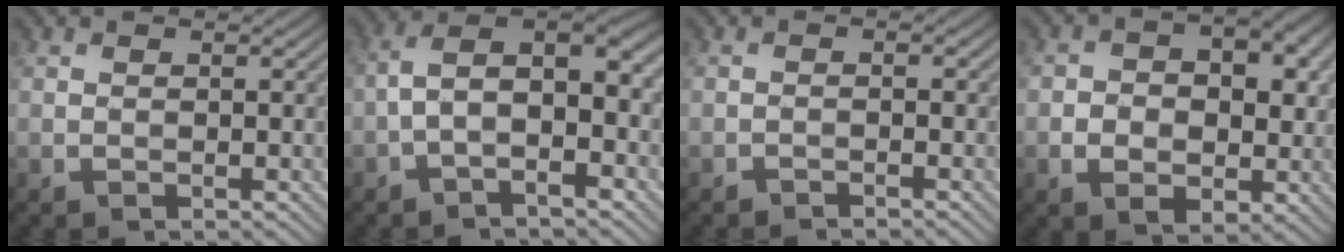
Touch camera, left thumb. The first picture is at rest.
{"total": 8.0, "force": [-1.6, 3.4, 7.0], "torque": [-0.130, 0.018, -0.037]}
{"total": 1.0, "force": [-1.0, 0.1, 0.3], "torque": [-0.005, 0.001, -0.021]}
{"total": 8.3, "force": [0.0, 5.9, 5.8], "torque": [-0.081, -0.006, 0.004]}